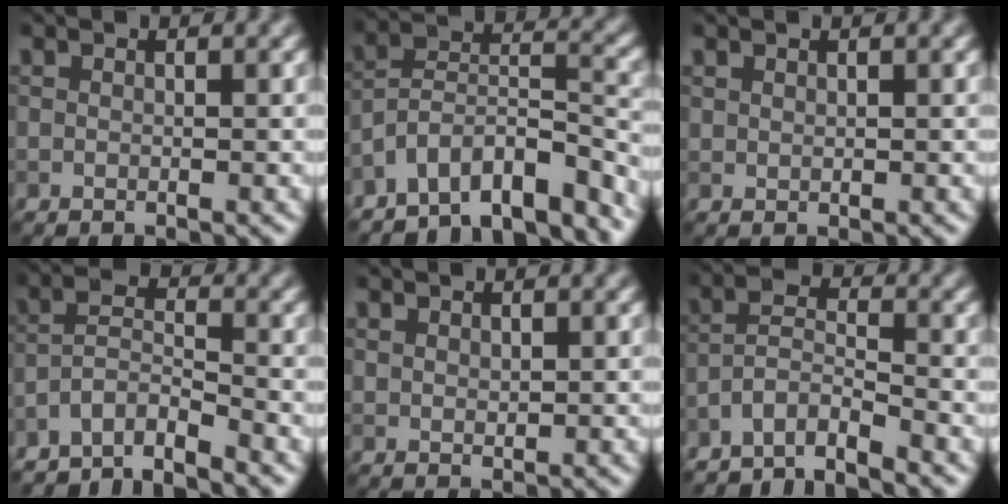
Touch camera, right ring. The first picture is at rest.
{"total": 8.5, "force": [-7.1, 3.0, 3.6], "torque": [-0.054, 0.010, -0.126]}
{"total": 0.6, "force": [0.4, 0.4, 0.1], "torque": [-0.003, -0.001, 0.008]}
{"total": 4.2, "force": [-3.9, 0.6, 1.5], "torque": [-0.026, 0.001, -0.082]}
{"total": 0.9, "force": [0.7, 0.6, 0.3], "torque": [-0.009, -0.002, 0.017]}
{"total": 4.1, "force": [-3.7, 0.6, 1.6], "torque": [-0.027, 0.003, -0.079]}